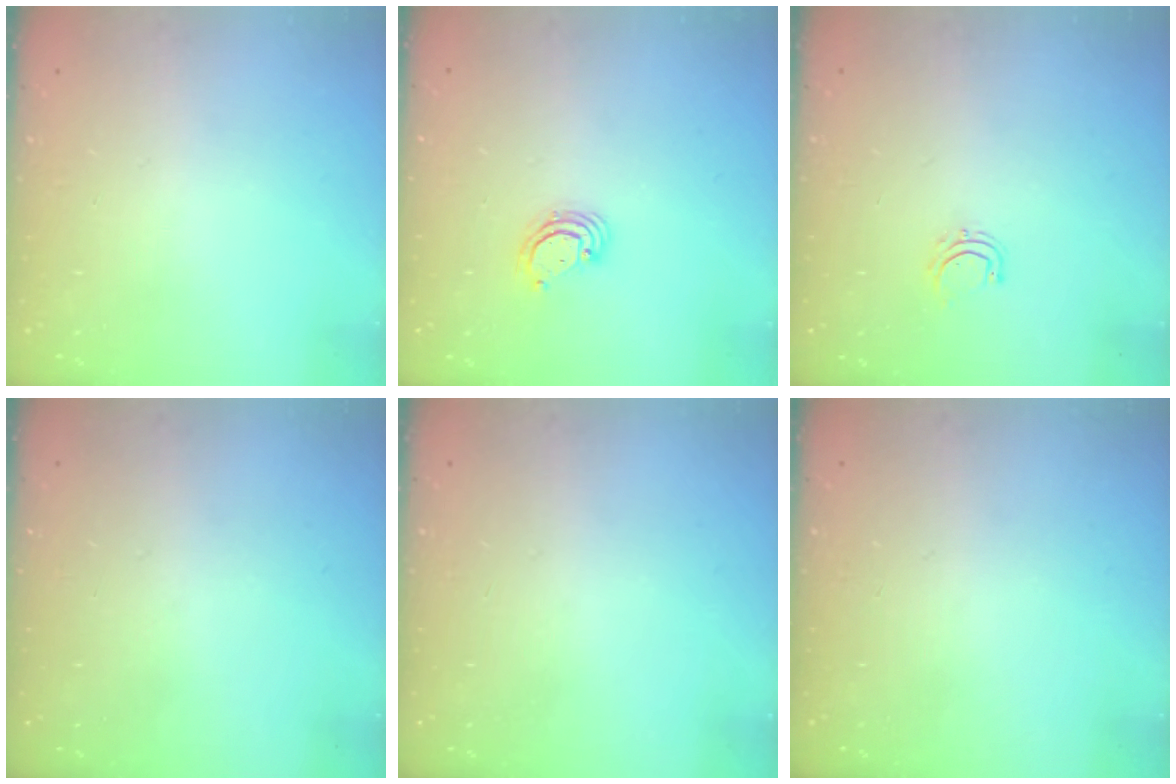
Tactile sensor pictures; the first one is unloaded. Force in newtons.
{"total": 3.5, "press": 3.5, "slide": 0.1}
{"total": 4.8, "press": 4.7, "slide": 0.7}
{"total": 0.0}
{"total": 0.0}
{"total": 0.0}